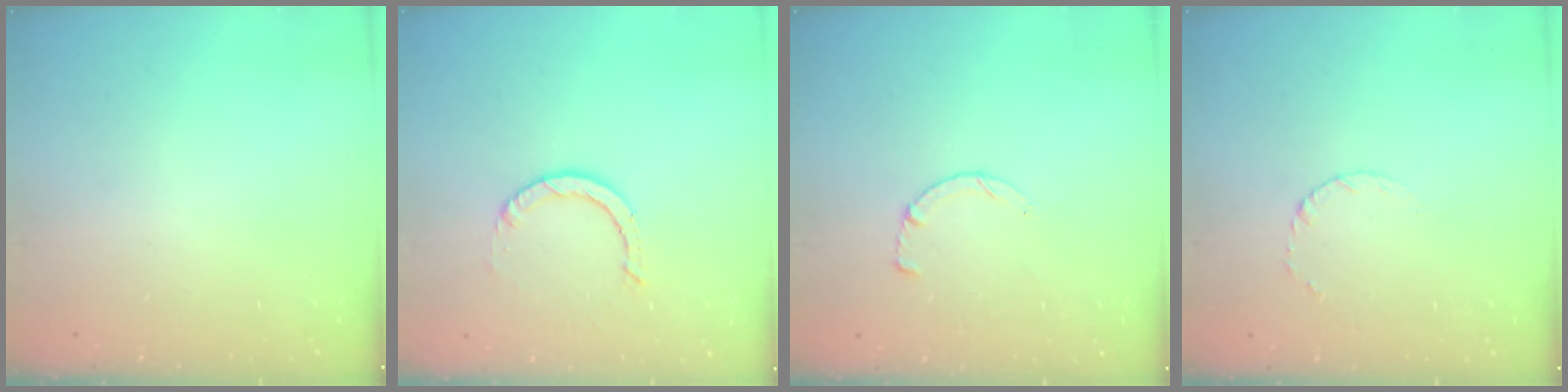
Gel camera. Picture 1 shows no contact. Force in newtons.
{"total": 3.6, "press": 3.5, "slide": 0.3}
{"total": 2.5, "press": 2.5, "slide": 0.3}
{"total": 3.1, "press": 3.1, "slide": 0.3}